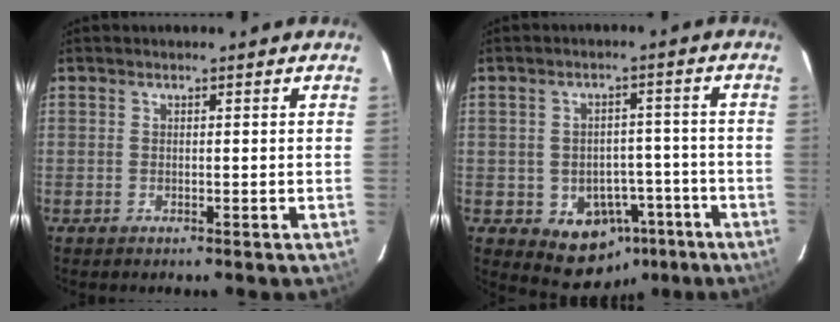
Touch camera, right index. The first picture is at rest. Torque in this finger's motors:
{"motor_torque": [1.12, -1.01, 0.31, 0.01]}